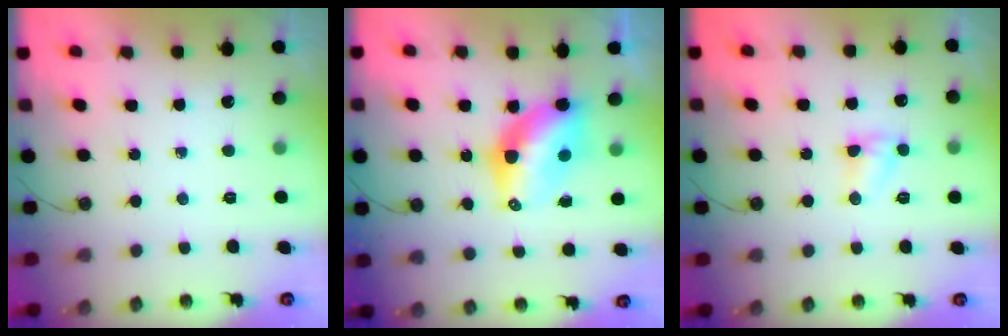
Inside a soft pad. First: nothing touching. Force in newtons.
{"total": 8.5, "press": 8.5, "slide": 0.9}
{"total": 3.9, "press": 3.8, "slide": 0.5}